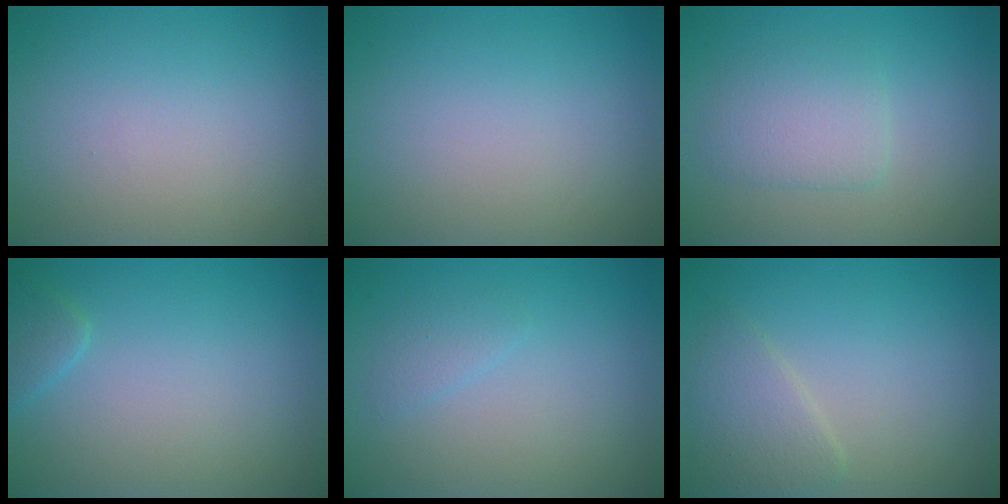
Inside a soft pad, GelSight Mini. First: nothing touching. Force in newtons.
{"total": 0.0}
{"total": 2.6, "press": 2.6, "slide": 0.2}
{"total": 1.4, "press": 1.4, "slide": 0.1}
{"total": 1.1, "press": 1.1, "slide": 0.1}
{"total": 2.6, "press": 2.6, "slide": 0.0}